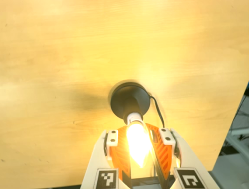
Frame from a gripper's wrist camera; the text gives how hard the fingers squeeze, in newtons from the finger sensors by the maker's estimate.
{"total": 14.2, "left": 13.6, "right": 14.8}